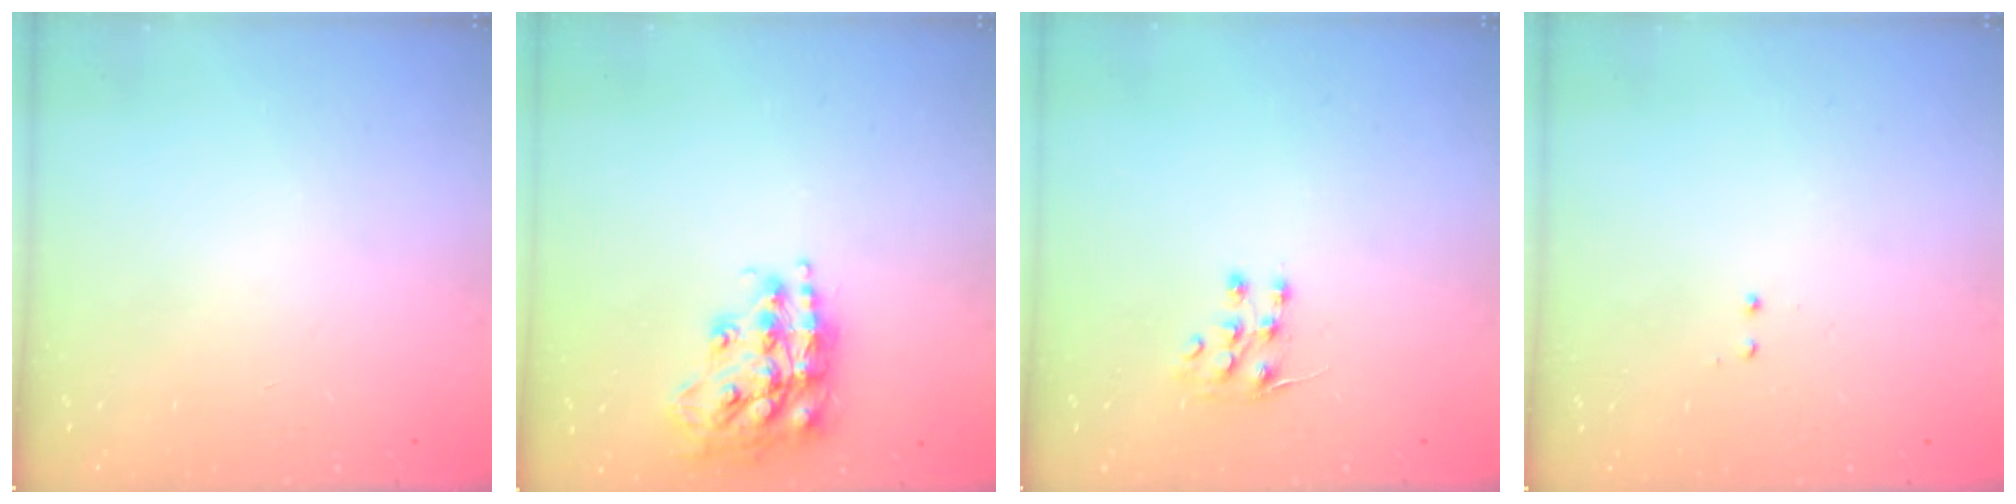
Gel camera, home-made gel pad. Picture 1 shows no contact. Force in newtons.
{"total": 18.7, "press": 18.6, "slide": 1.6}
{"total": 6.7, "press": 6.5, "slide": 1.4}
{"total": 0.5, "press": 0.5, "slide": 0.3}